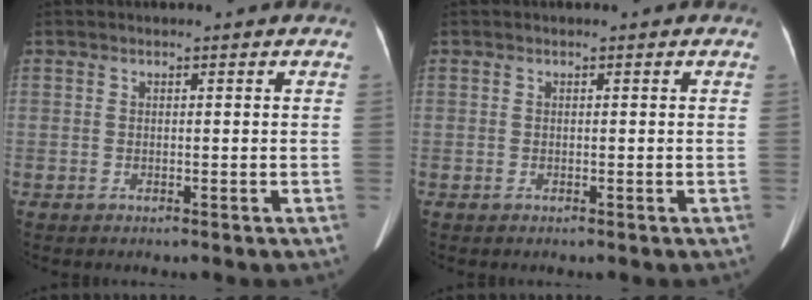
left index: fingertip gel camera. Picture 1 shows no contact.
{"total": 0.0}